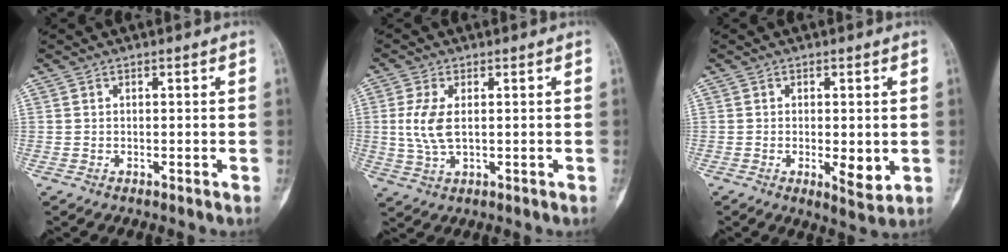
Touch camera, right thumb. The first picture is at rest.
{"total": 6.0, "force": [0.6, 2.9, 5.2], "torque": [-0.123, -0.002, 0.015]}
{"total": 5.1, "force": [-0.7, 1.9, 4.6], "torque": [-0.068, -0.014, -0.006]}